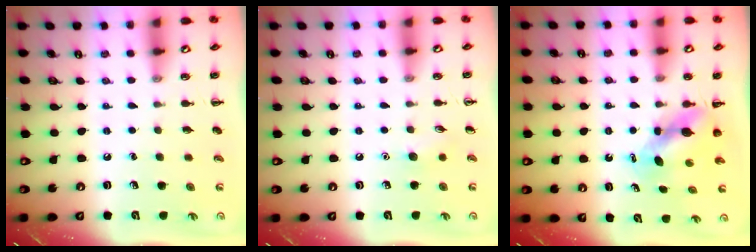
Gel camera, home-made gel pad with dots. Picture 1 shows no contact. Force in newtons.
{"total": 5.4, "press": 5.1, "slide": 1.7}
{"total": 5.8, "press": 5.8, "slide": 0.3}